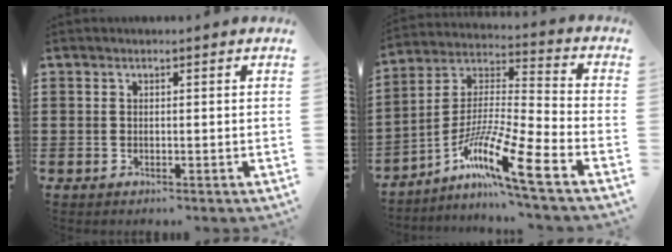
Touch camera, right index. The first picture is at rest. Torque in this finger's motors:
{"motor_torque": [2.14, 0.00, 0.72, 0.21]}